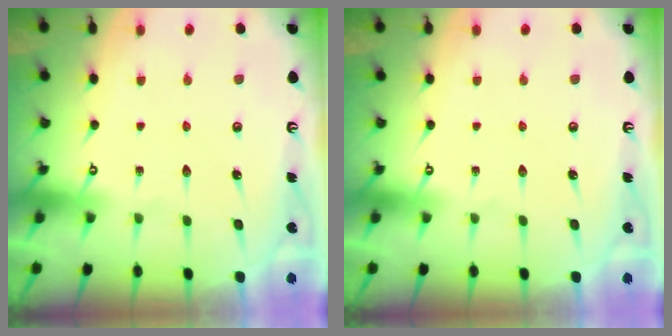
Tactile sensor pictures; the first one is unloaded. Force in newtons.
{"total": 0.0}